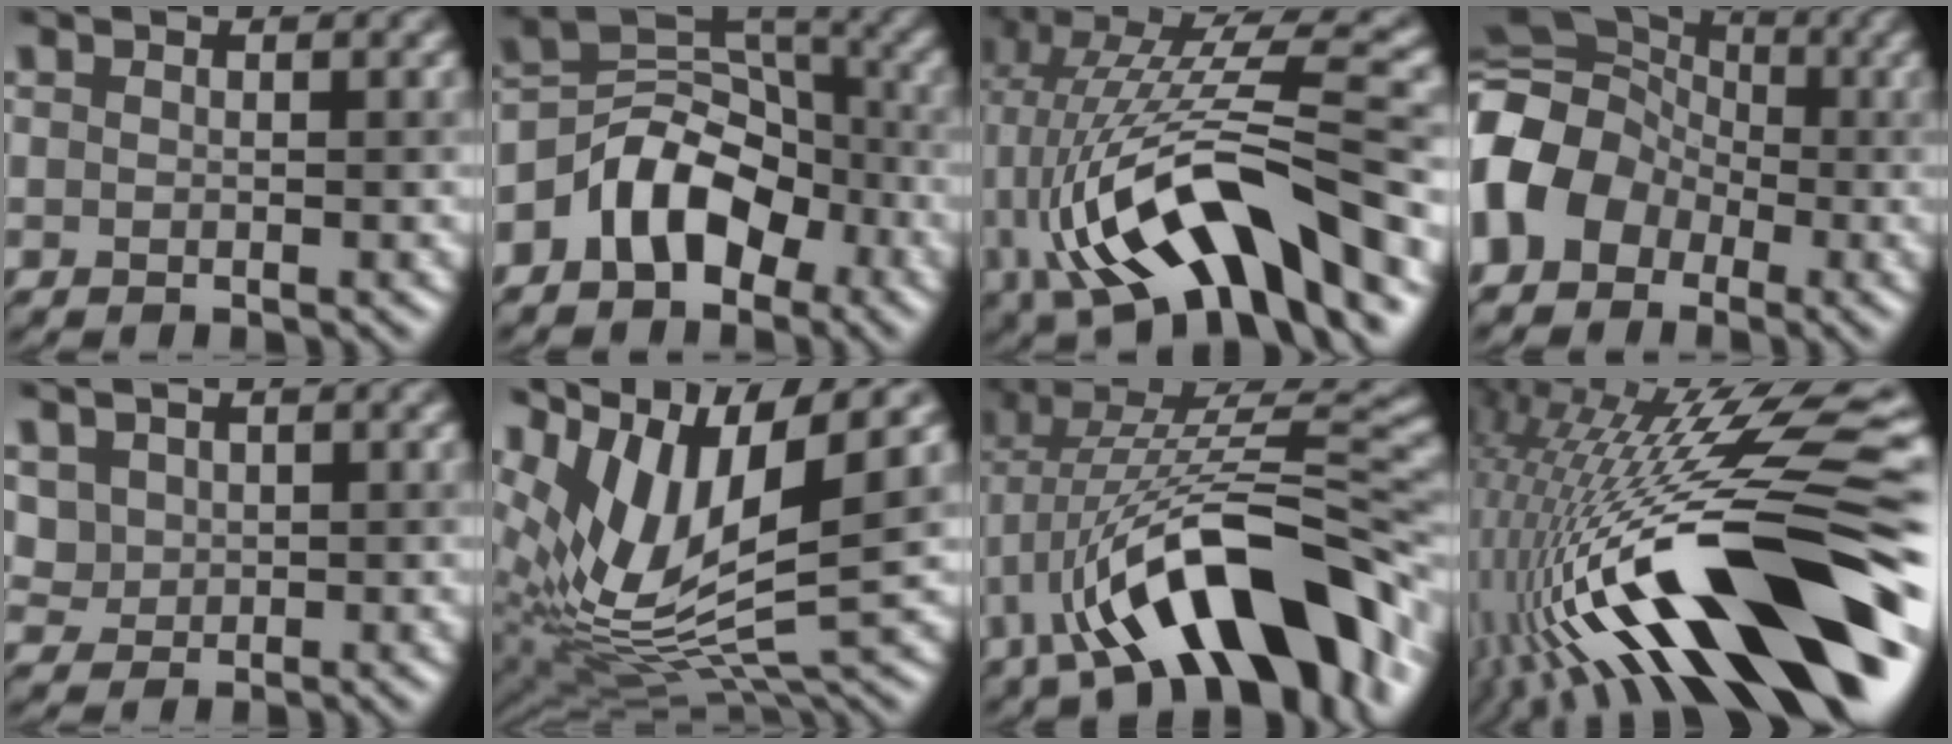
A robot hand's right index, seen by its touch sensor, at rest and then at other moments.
{"total": 6.6, "force": [-3.4, 4.3, 3.8], "torque": [-0.042, 0.019, -0.069]}
{"total": 12.2, "force": [-3.3, 4.0, 11.0], "torque": [-0.179, 0.023, -0.056]}
{"total": 9.6, "force": [-2.0, 7.9, 5.1], "torque": [-0.087, 0.000, -0.048]}
{"total": 2.2, "force": [1.1, 1.9, 0.4], "torque": [-0.012, 0.001, 0.041]}
{"total": 11.9, "force": [4.1, 3.7, 10.5], "torque": [-0.219, 0.004, 0.087]}
{"total": 13.4, "force": [-4.3, 5.9, 11.3], "torque": [-0.170, 0.019, -0.066]}
{"total": 19.4, "force": [-3.5, 6.2, 18.1], "torque": [-0.313, 0.026, -0.066]}